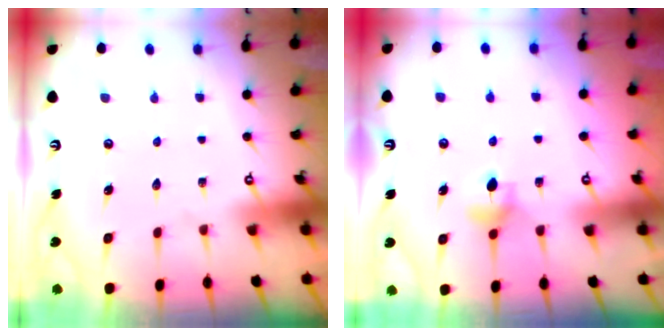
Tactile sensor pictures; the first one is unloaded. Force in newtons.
{"total": 5.4, "press": 5.4, "slide": 0.5}